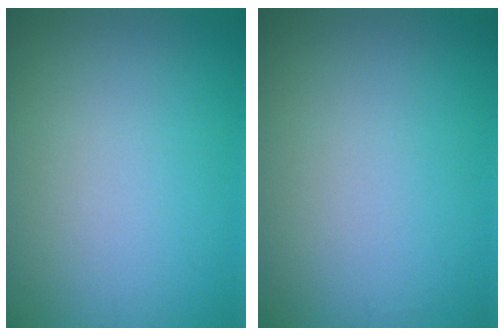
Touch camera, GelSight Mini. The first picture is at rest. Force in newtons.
{"total": 0.0}